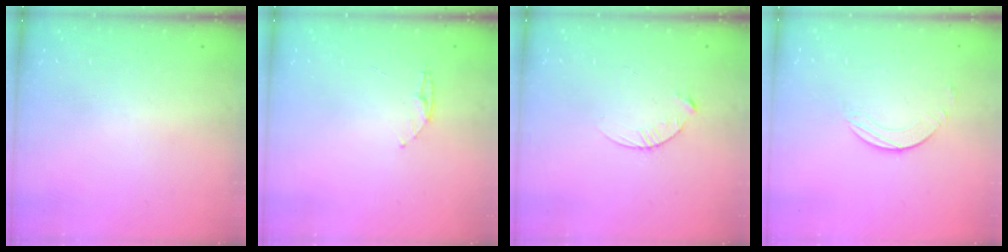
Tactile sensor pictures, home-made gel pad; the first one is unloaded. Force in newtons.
{"total": 4.5, "press": 4.4, "slide": 0.4}
{"total": 3.7, "press": 3.7, "slide": 0.4}
{"total": 1.6, "press": 1.6, "slide": 0.2}